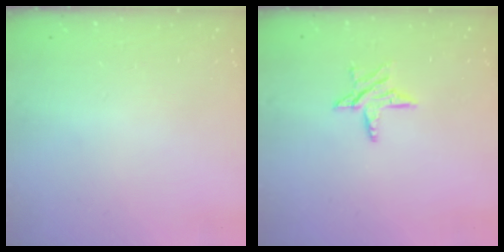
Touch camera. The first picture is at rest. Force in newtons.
{"total": 6.5, "press": 6.5, "slide": 0.2}